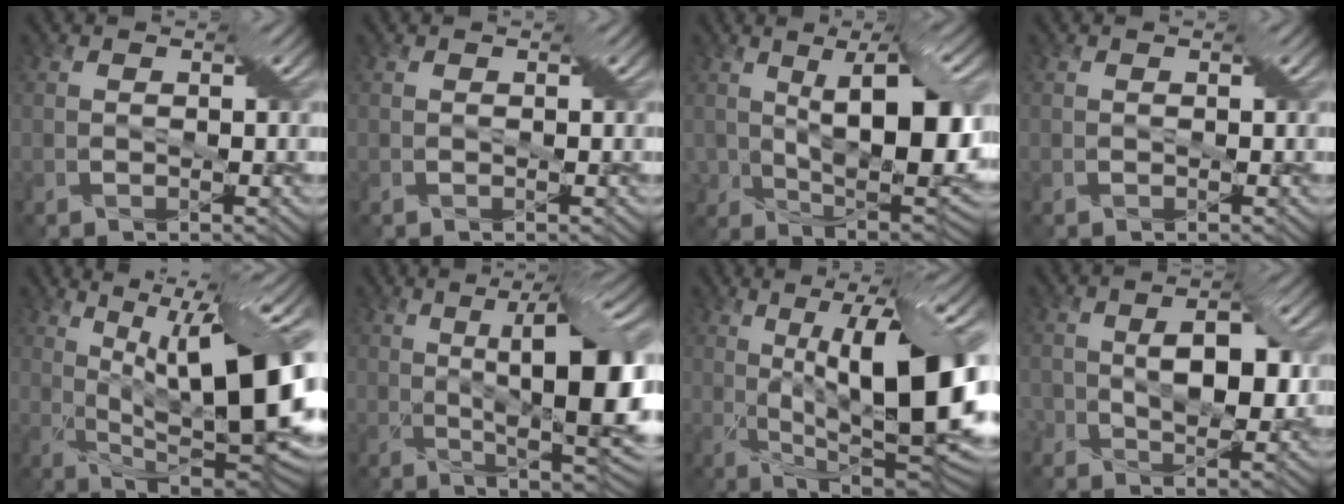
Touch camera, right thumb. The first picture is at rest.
{"total": 0.0}
{"total": 13.4, "force": [2.2, 6.2, 11.7], "torque": [-0.181, -0.004, 0.037]}
{"total": 0.0}
{"total": 18.4, "force": [3.7, 6.3, 16.9], "torque": [-0.260, 0.022, 0.065]}
{"total": 14.6, "force": [1.3, 4.0, 14.0], "torque": [-0.193, 0.011, 0.026]}
{"total": 18.2, "force": [1.9, 6.0, 17.0], "torque": [-0.258, 0.020, 0.032]}
{"total": 7.3, "force": [0.3, 4.0, 6.2], "torque": [-0.100, 0.002, 0.005]}